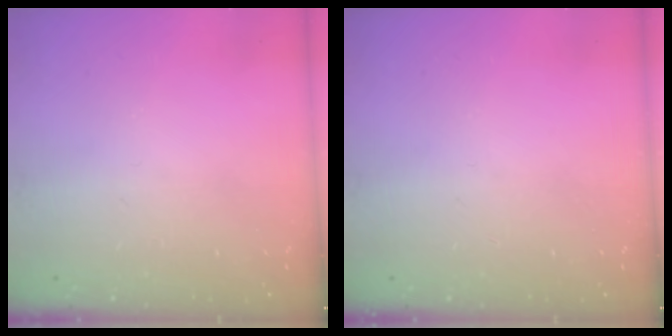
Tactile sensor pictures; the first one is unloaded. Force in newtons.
{"total": 0.0}